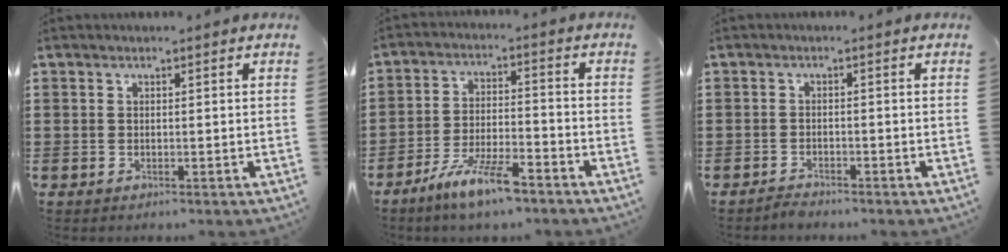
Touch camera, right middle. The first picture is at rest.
{"total": 7.6, "force": [-5.8, 1.1, 4.7], "torque": [-0.098, -0.002, -0.110]}
{"total": 1.4, "force": [-1.4, 0.0, 0.1], "torque": [-0.008, 0.001, -0.028]}